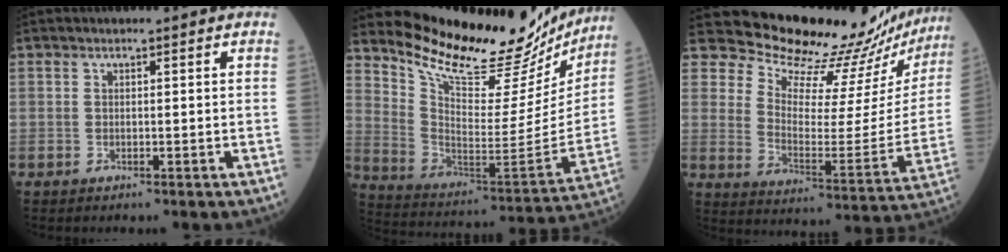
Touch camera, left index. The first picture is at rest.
{"total": 25.6, "force": [23.4, 6.0, 8.3], "torque": [-0.134, -0.074, 0.330]}
{"total": 21.2, "force": [20.7, 2.3, 4.0], "torque": [-0.077, -0.108, 0.265]}